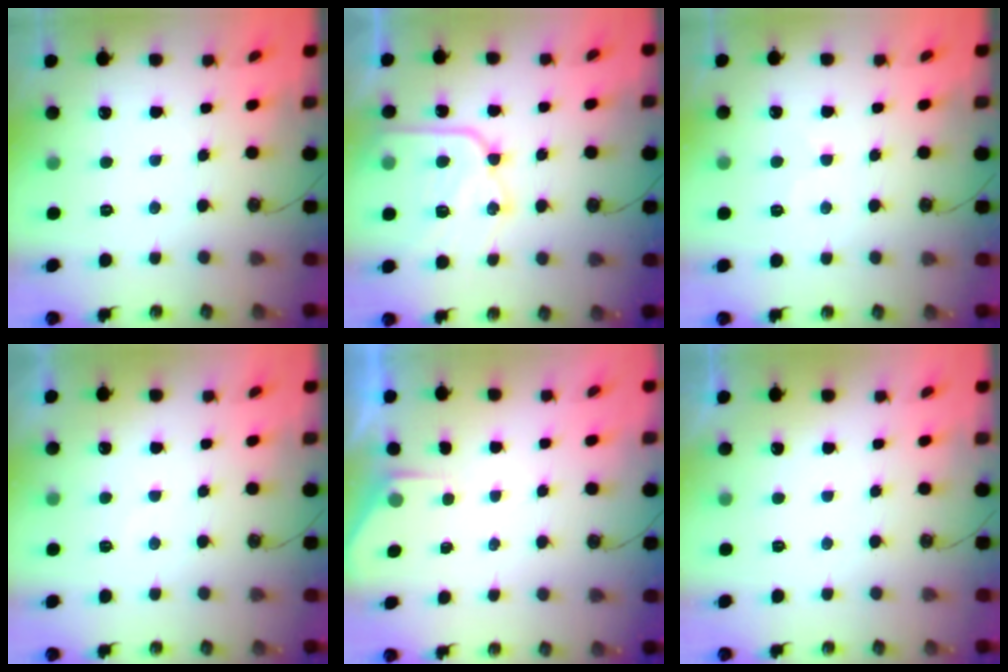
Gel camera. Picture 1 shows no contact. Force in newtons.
{"total": 16.6, "press": 16.5, "slide": 1.6}
{"total": 5.9, "press": 5.8, "slide": 0.8}
{"total": 2.9, "press": 2.9, "slide": 0.5}
{"total": 1.6, "press": 1.6, "slide": 0.3}
{"total": 0.0}